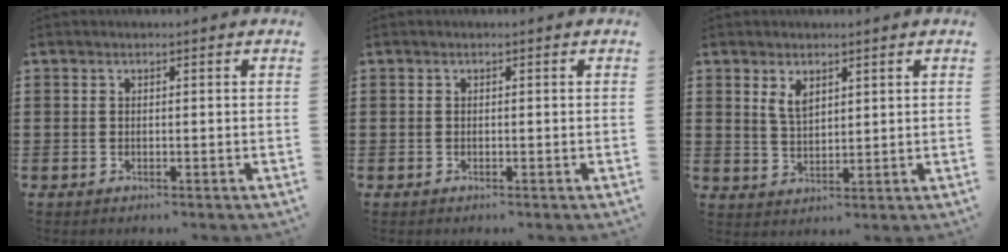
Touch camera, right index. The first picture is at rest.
{"total": 0.0}
{"total": 3.1, "force": [1.8, 1.5, 2.0], "torque": [-0.044, 0.003, 0.034]}